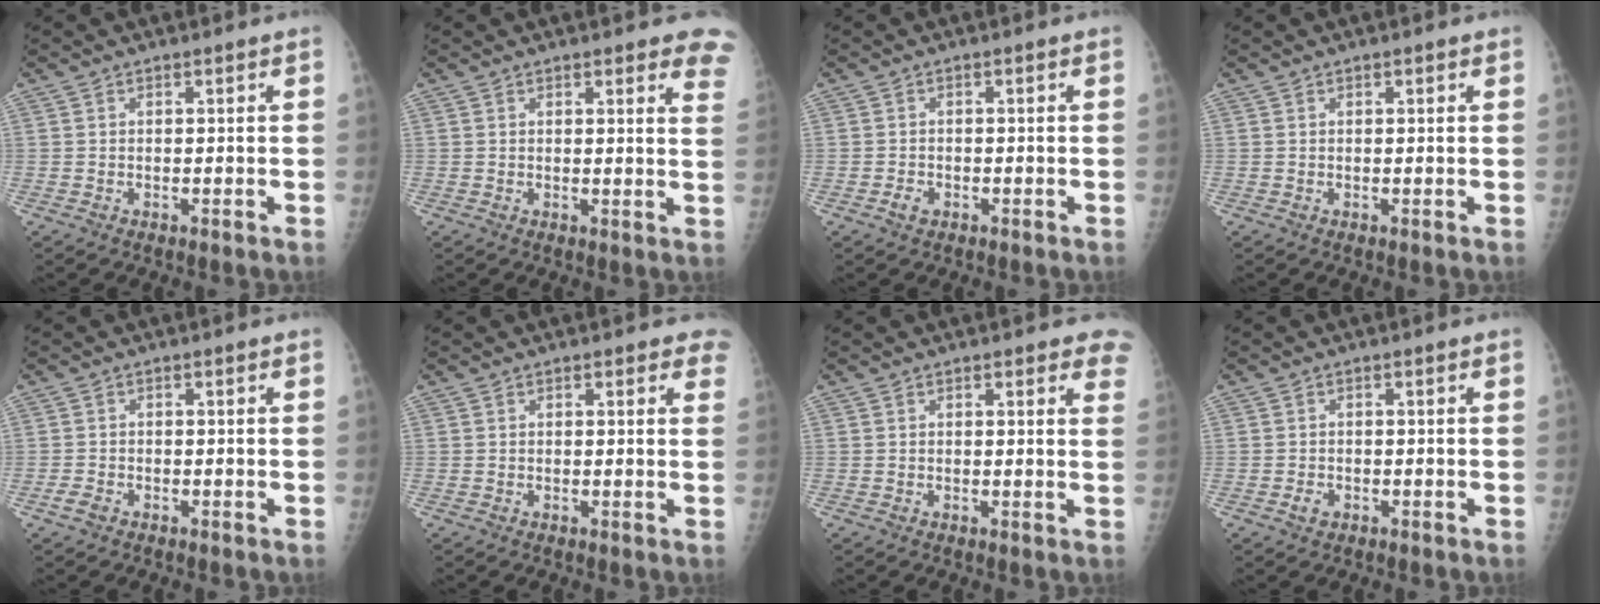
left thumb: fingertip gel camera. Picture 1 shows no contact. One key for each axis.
{"total": 7.6, "fx": 5.8, "fy": 2.1, "fz": 4.5, "tx": -0.022, "ty": -0.022, "tz": 0.046}
{"total": 1.5, "fx": -0.9, "fy": 1.0, "fz": 0.6, "tx": -0.010, "ty": 0.003, "tz": -0.015}
{"total": 0.7, "fx": 0.4, "fy": 0.3, "fz": 0.5, "tx": -0.006, "ty": 0.001, "tz": 0.004}
{"total": 1.6, "fx": -1.1, "fy": 1.0, "fz": 0.7, "tx": -0.015, "ty": 0.002, "tz": -0.021}
{"total": 3.2, "fx": 2.3, "fy": 1.6, "fz": 1.6, "tx": 0.014, "ty": -0.004, "tz": 0.013}
{"total": 4.8, "fx": 3.5, "fy": 1.9, "fz": 2.6, "tx": 0.003, "ty": -0.009, "tz": 0.023}
{"total": 1.5, "fx": -0.8, "fy": 1.1, "fz": 0.6, "tx": -0.009, "ty": 0.003, "tz": -0.013}